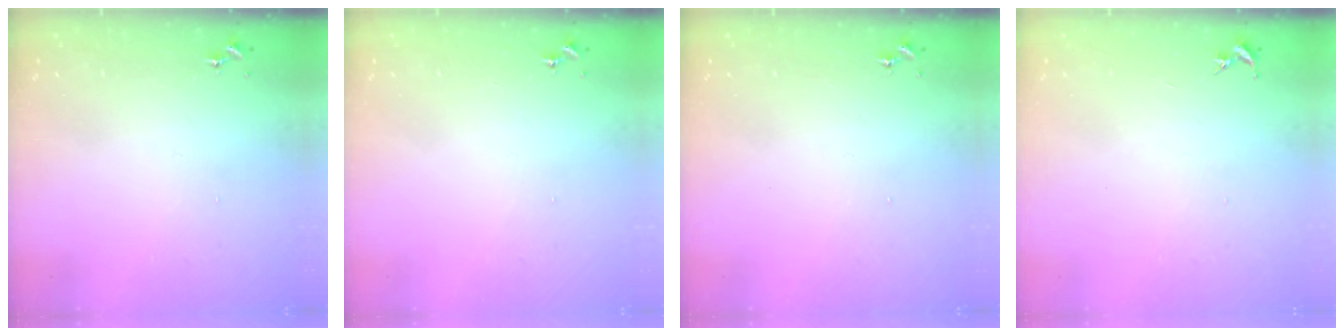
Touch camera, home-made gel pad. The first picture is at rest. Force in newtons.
{"total": 0.0}
{"total": 0.0}
{"total": 0.0}